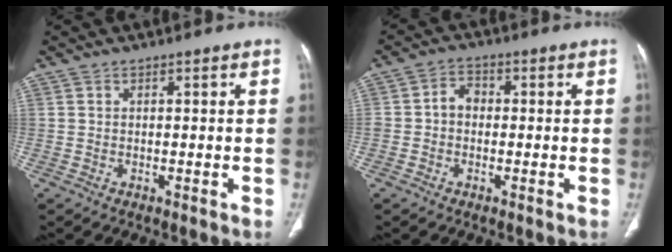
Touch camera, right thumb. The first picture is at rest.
{"total": 3.7, "force": [-0.5, 2.9, 2.1], "torque": [-0.022, 0.015, -0.016]}